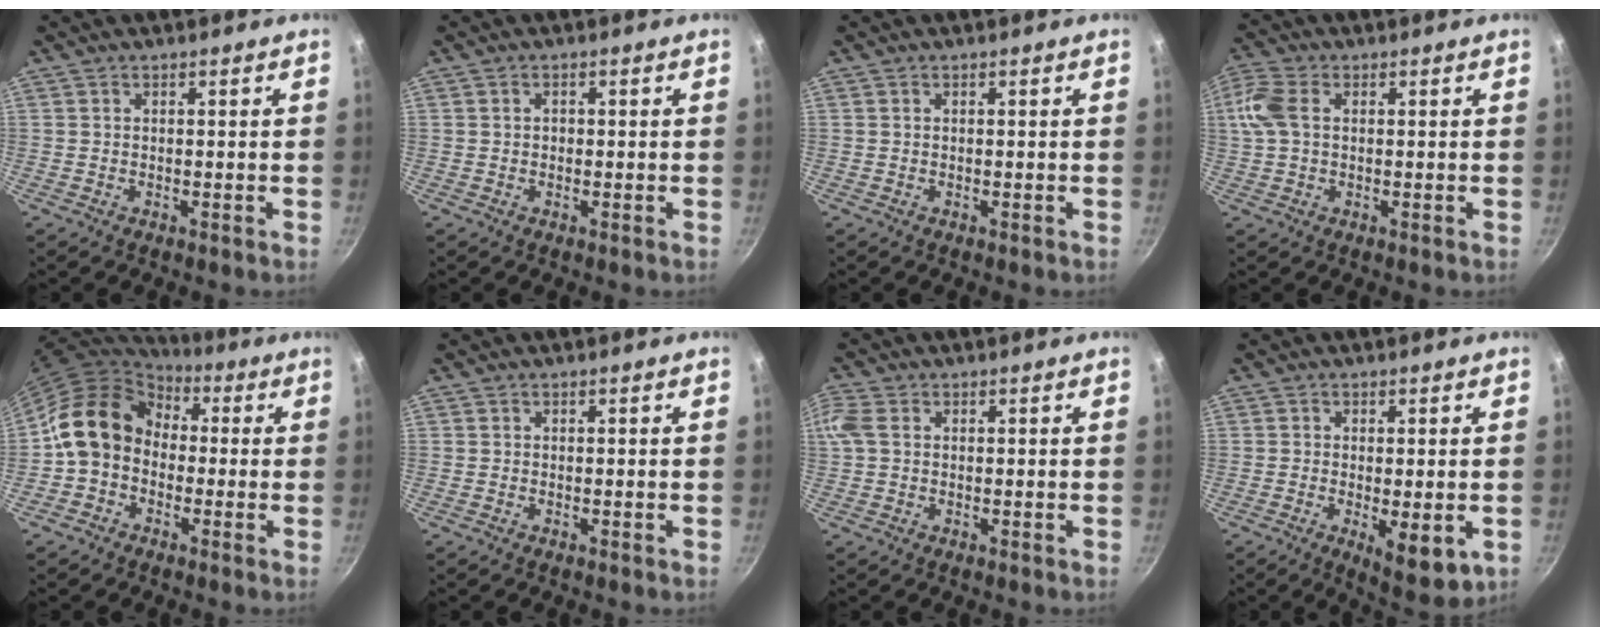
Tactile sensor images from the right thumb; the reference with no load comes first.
{"total": 1.0, "force": [0.1, 0.8, 0.6], "torque": [-0.009, 0.004, 0.000]}
{"total": 0.0}
{"total": 6.7, "force": [1.2, 4.3, 5.0], "torque": [-0.134, 0.018, 0.023]}
{"total": 13.9, "force": [-1.3, 11.0, 8.4], "torque": [-0.143, 0.040, -0.039]}
{"total": 0.0}
{"total": 4.3, "force": [1.0, 2.9, 3.0], "torque": [-0.096, 0.018, 0.022]}
{"total": 7.8, "force": [-2.1, 2.8, 7.0], "torque": [-0.098, -0.020, -0.025]}